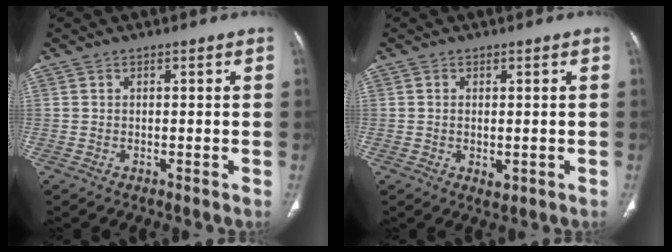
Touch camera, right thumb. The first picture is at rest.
{"total": 2.1, "force": [-0.4, 1.2, 1.6], "torque": [-0.031, -0.006, -0.004]}